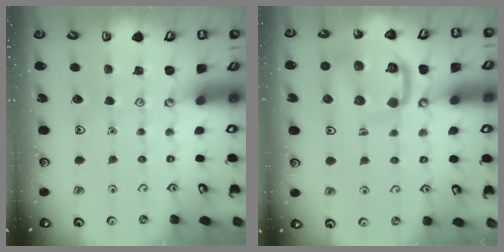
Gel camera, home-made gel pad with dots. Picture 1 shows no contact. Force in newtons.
{"total": 14.1, "press": 14.0, "slide": 1.4}